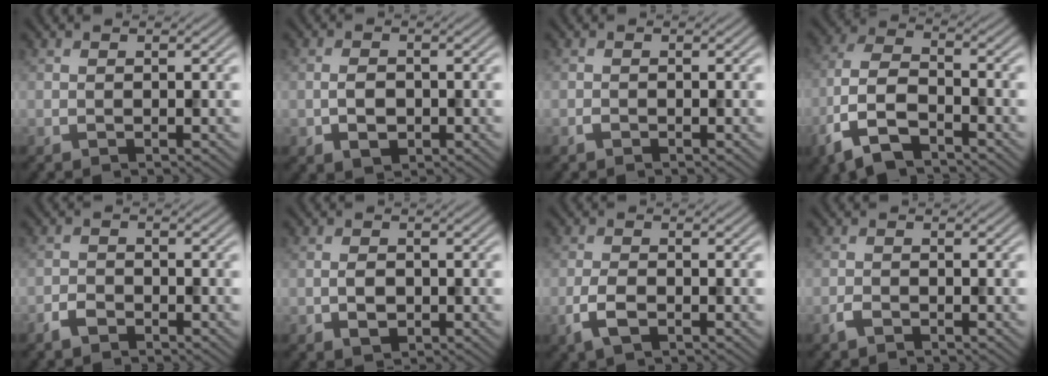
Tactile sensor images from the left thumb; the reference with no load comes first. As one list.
[{"total": 2.8, "force": [-0.8, 1.8, 2.0], "torque": [-0.038, -0.003, -0.012]}, {"total": 0.5, "force": [-0.4, 0.2, 0.2], "torque": [-0.004, 0.001, -0.009]}, {"total": 9.6, "force": [-5.7, 4.1, 6.5], "torque": [-0.147, -0.011, -0.129]}, {"total": 2.1, "force": [-1.6, 1.1, 1.0], "torque": [-0.019, 0.000, -0.035]}, {"total": 2.3, "force": [-0.6, 1.5, 1.7], "torque": [-0.033, -0.002, -0.009]}, {"total": 3.3, "force": [-1.5, 1.4, 2.6], "torque": [-0.060, -0.004, -0.035]}, {"total": 1.3, "force": [-1.0, 0.5, 0.7], "torque": [-0.018, -0.001, -0.023]}]